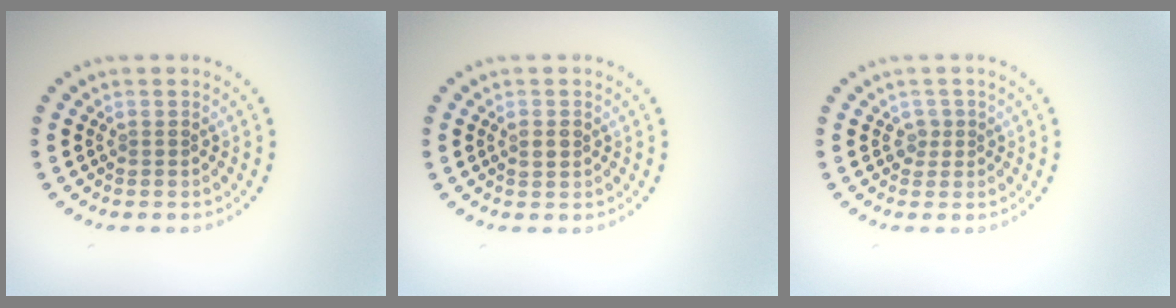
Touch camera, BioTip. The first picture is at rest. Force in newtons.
{"total": 1.0, "press": 1.0, "slide": 0.1}
{"total": 1.1, "press": 0.9, "slide": 0.7}